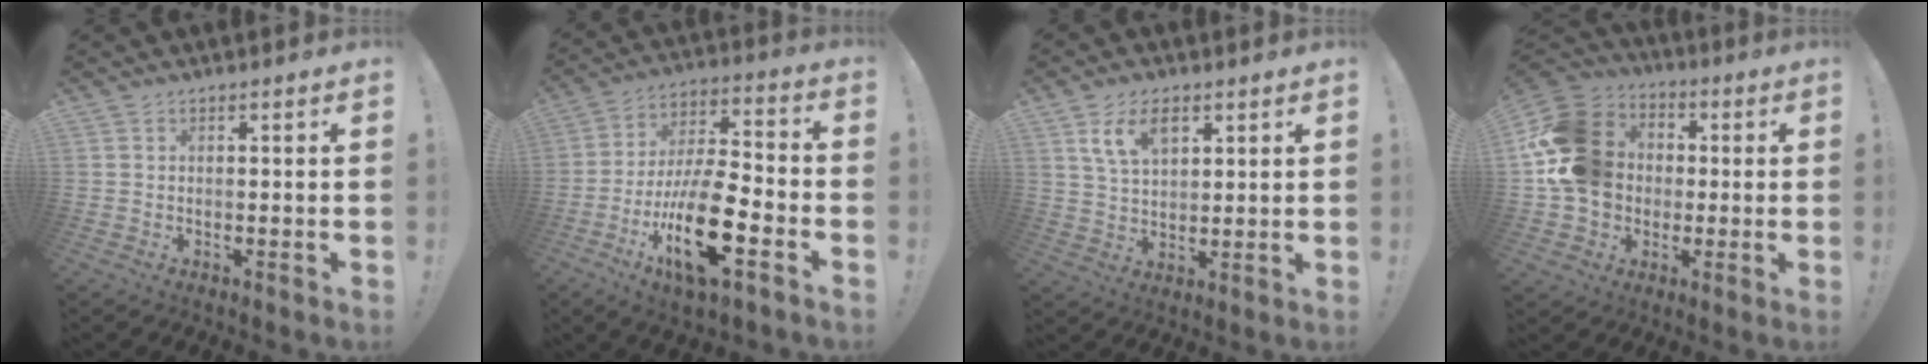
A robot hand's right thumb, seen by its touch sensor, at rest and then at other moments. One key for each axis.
{"total": 9.9, "fx": -3.5, "fy": 3.0, "fz": 8.8, "tx": -0.162, "ty": 0.001, "tz": -0.065}
{"total": 9.1, "fx": 4.9, "fy": 5.0, "fz": 5.8, "tx": -0.092, "ty": -0.012, "tz": 0.090}
{"total": 19.4, "fx": 0.7, "fy": 16.4, "fz": 10.4, "tx": -0.178, "ty": 0.012, "tz": 0.028}